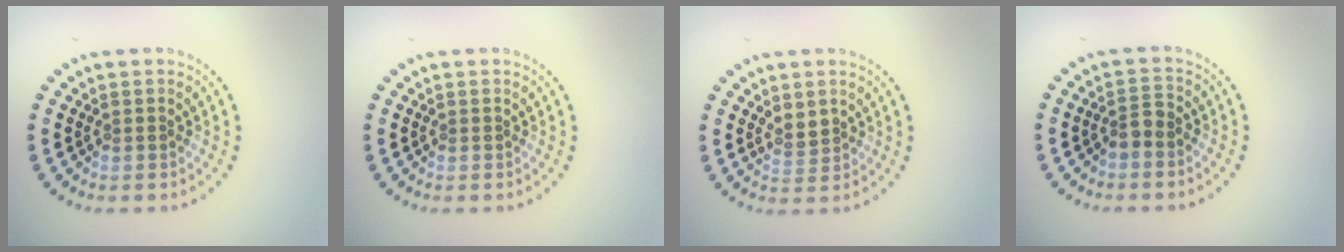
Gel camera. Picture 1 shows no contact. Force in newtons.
{"total": 0.0}
{"total": 1.4, "press": 1.2, "slide": 0.6}
{"total": 1.5, "press": 1.3, "slide": 0.8}